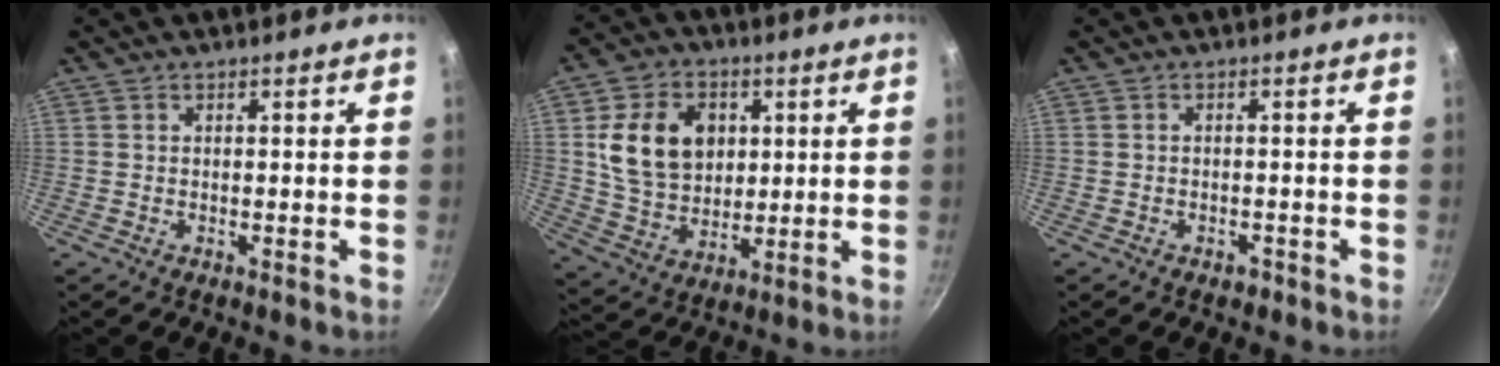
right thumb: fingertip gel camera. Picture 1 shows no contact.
{"total": 15.0, "force": [3.3, 11.4, 9.2], "torque": [-0.127, -0.005, 0.066]}
{"total": 1.3, "force": [-0.9, 0.8, 0.5], "torque": [-0.006, 0.004, -0.014]}